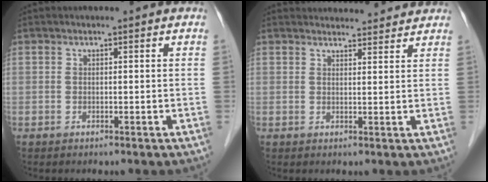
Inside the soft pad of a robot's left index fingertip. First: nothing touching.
{"total": 7.1, "force": [7.0, 1.4, 0.8], "torque": [-0.001, 0.017, 0.076]}